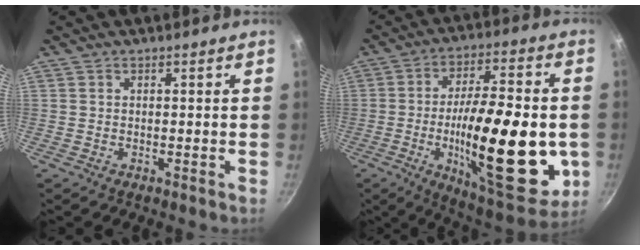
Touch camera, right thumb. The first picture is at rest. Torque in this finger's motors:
{"motor_torque": [2.58, 2.44, 2.57, -0.20, 0.71]}